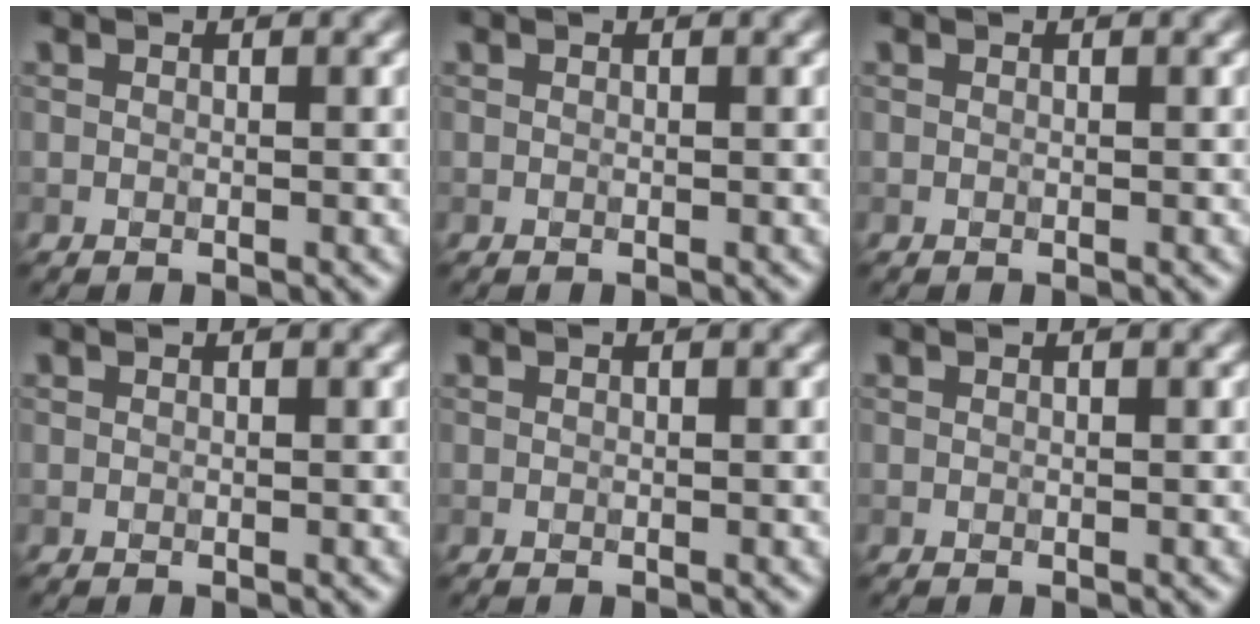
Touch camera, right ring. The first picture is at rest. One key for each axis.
{"total": 0.0}
{"total": 0.0}
{"total": 0.0}
{"total": 0.0}
{"total": 0.0}